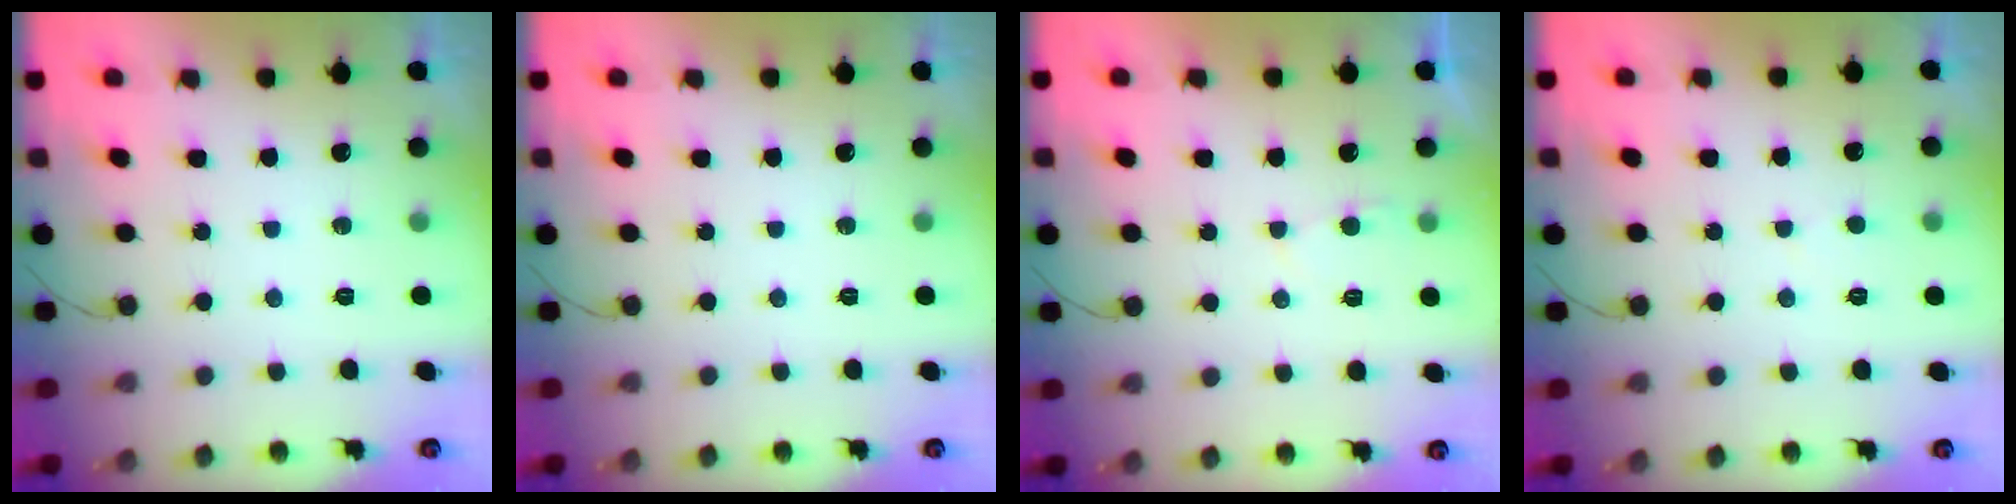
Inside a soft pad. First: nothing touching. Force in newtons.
{"total": 0.0}
{"total": 1.8, "press": 1.8, "slide": 0.3}
{"total": 2.8, "press": 2.8, "slide": 0.3}